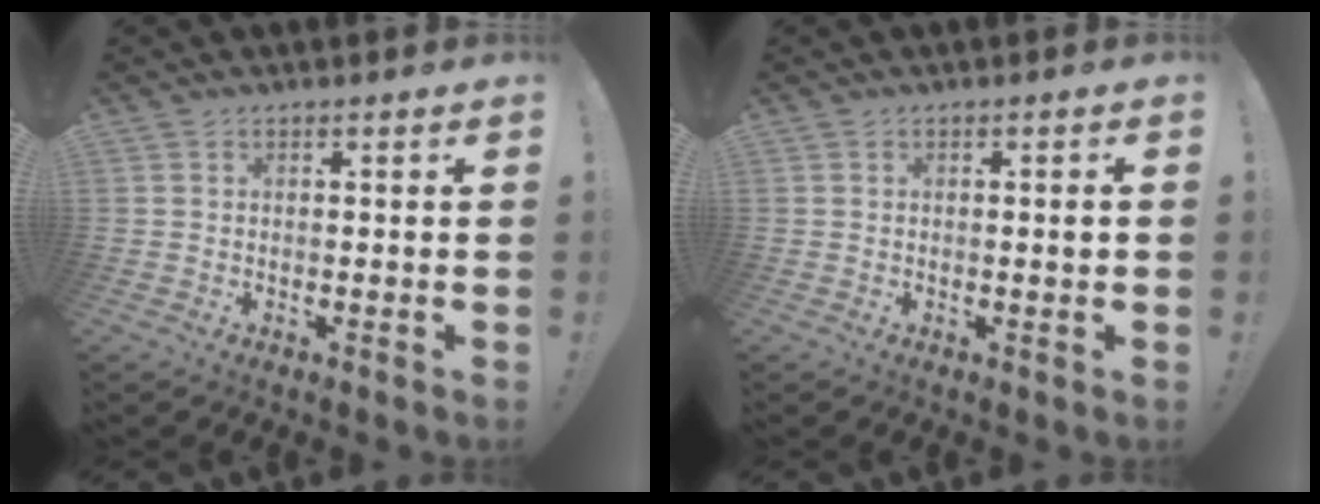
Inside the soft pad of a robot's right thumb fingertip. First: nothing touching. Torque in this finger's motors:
{"motor_torque": [-0.02, -0.30, 0.04, 0.25, 0.05]}